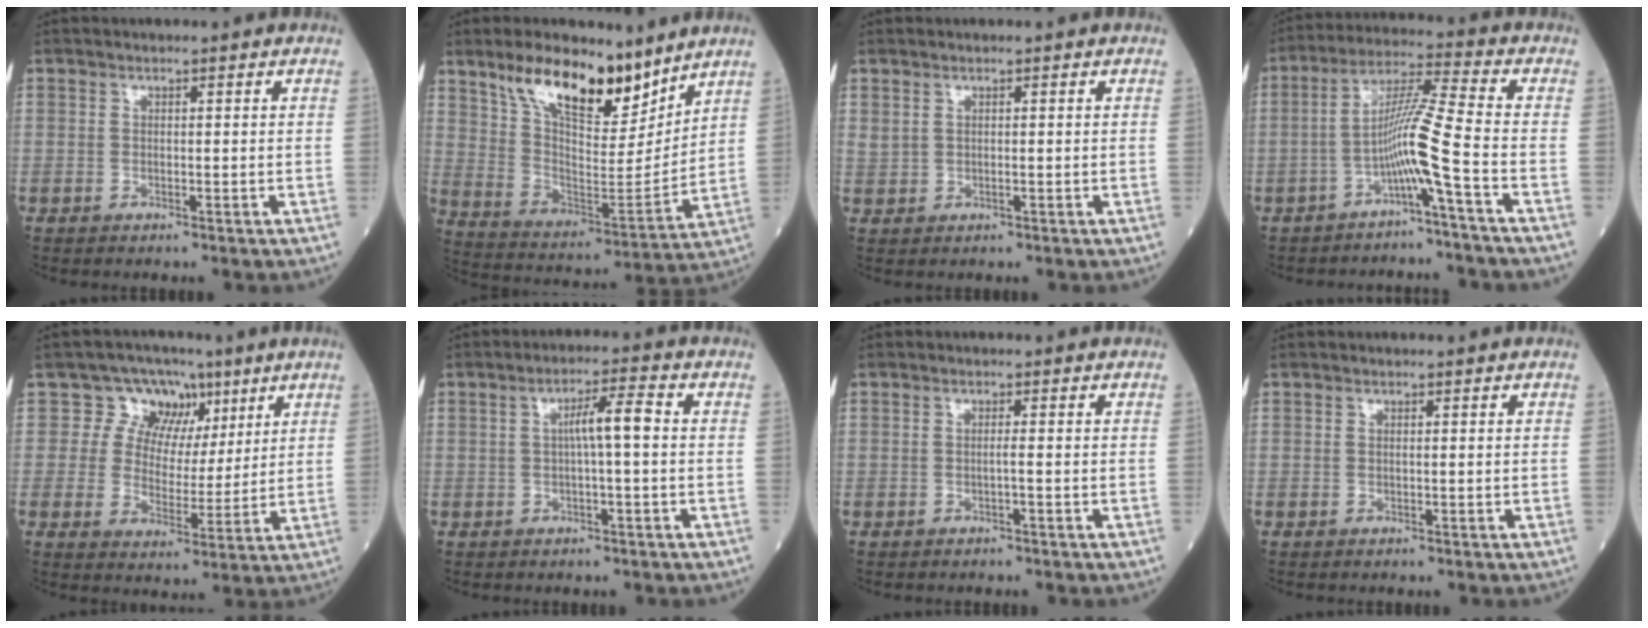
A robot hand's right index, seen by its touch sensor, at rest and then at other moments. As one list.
[{"total": 15.8, "force": [11.2, 5.2, 9.8], "torque": [-0.167, -0.007, 0.207]}, {"total": 1.0, "force": [0.4, 0.6, 0.7], "torque": [-0.021, 0.003, 0.016]}, {"total": 8.0, "force": [-3.3, -1.8, 7.0], "torque": [-0.130, 0.016, -0.064]}, {"total": 7.8, "force": [3.8, 6.5, 2.0], "torque": [-0.017, 0.019, 0.061]}, {"total": 4.8, "force": [0.2, 0.2, 4.8], "torque": [-0.081, 0.011, 0.002]}, {"total": 0.6, "force": [-0.3, -0.2, 0.5], "torque": [-0.004, 0.003, -0.007]}, {"total": 0.0}]